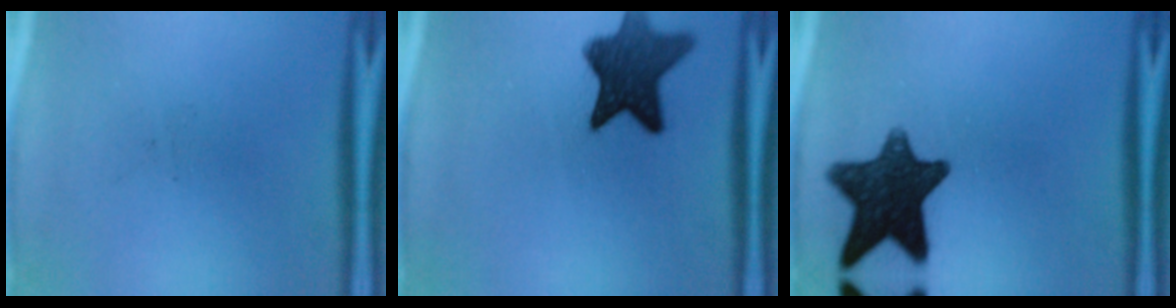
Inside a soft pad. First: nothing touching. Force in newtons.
{"total": 10.5}
{"total": 13.5}